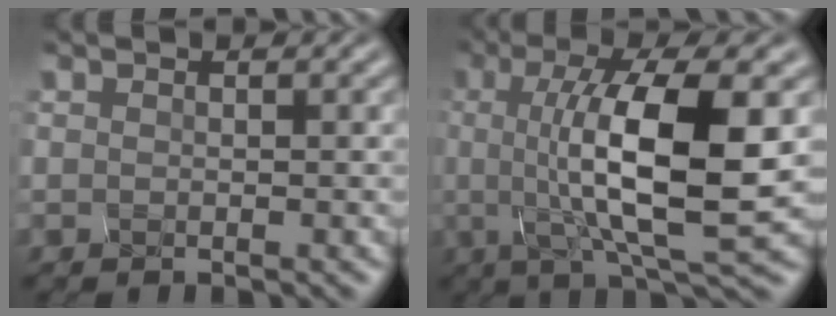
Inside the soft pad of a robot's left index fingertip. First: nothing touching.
{"total": 9.6, "force": [0.2, 2.6, 9.2], "torque": [-0.148, -0.002, 0.015]}